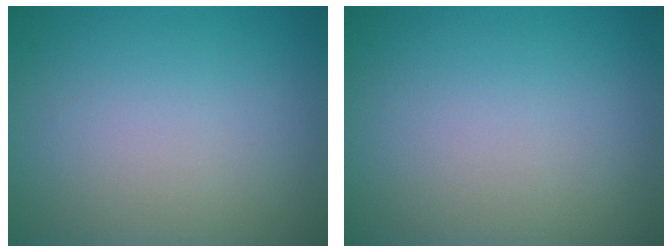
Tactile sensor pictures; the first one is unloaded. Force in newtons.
{"total": 0.0}